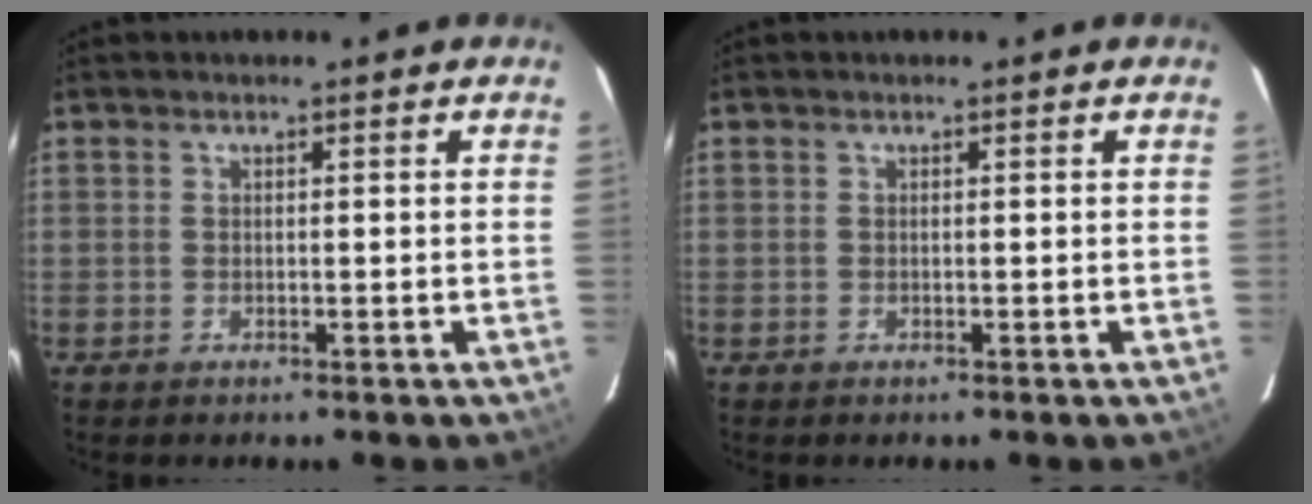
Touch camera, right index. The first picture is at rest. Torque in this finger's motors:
{"motor_torque": [0.00, 0.00, 0.00, 0.00]}